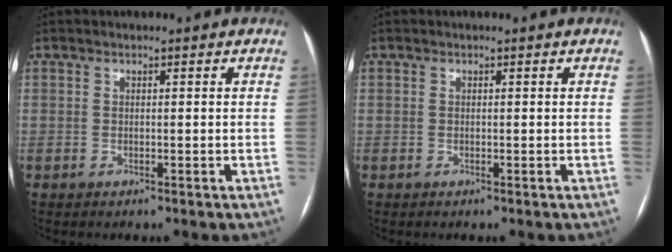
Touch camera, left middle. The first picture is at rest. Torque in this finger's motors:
{"motor_torque": [-0.02, 0.03, 0.00, 0.00]}